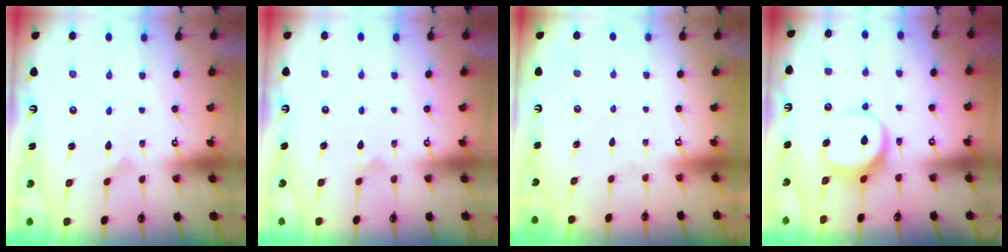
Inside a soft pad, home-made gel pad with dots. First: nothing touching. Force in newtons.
{"total": 4.3, "press": 4.3, "slide": 0.4}
{"total": 0.0}
{"total": 7.4, "press": 7.4, "slide": 1.1}